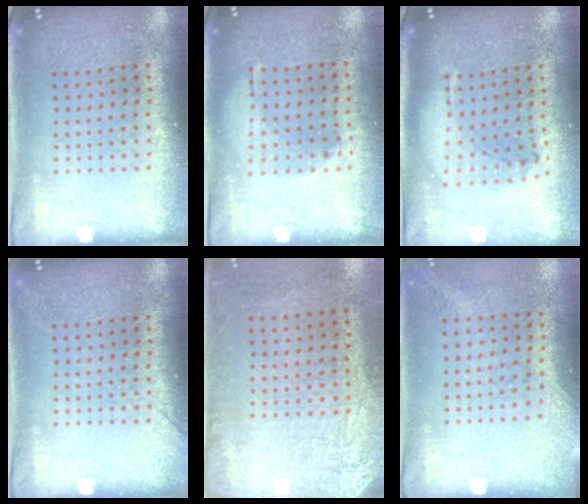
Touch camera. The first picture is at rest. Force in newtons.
{"total": 1.1, "press": 0.8, "slide": 0.7}
{"total": 1.3, "press": 1.2, "slide": 0.4}
{"total": 1.1, "press": 1.1, "slide": 0.3}
{"total": 2.9, "press": 2.4, "slide": 1.6}
{"total": 1.4, "press": 1.1, "slide": 0.9}